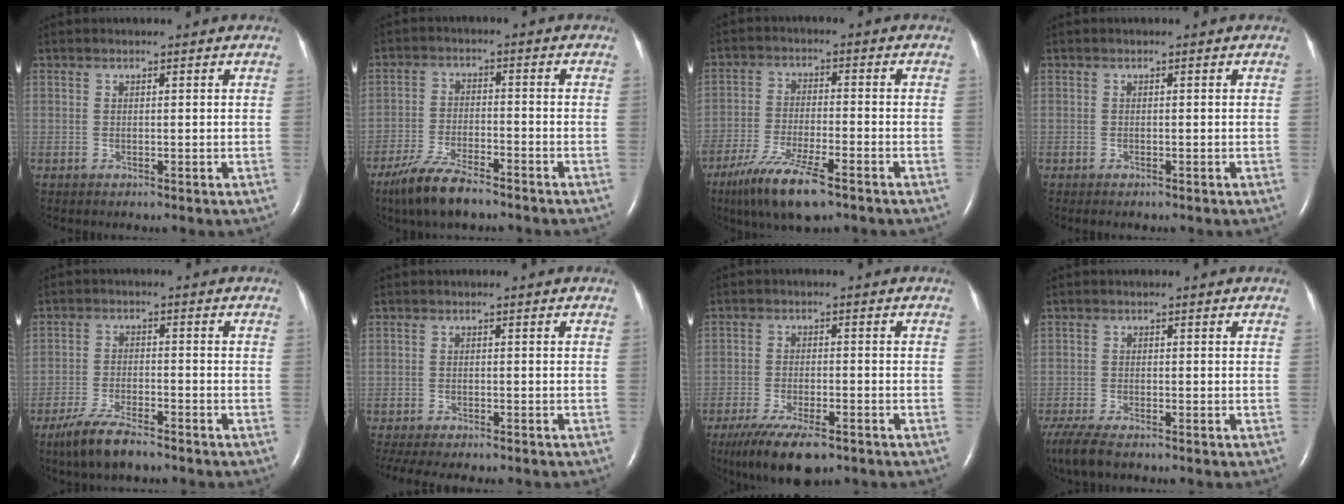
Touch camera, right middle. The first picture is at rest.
{"total": 8.2, "force": [-6.3, 1.6, 5.1], "torque": [-0.107, -0.019, -0.116]}
{"total": 10.1, "force": [-6.7, 1.7, 7.4], "torque": [-0.146, -0.024, -0.118]}
{"total": 0.5, "force": [-0.5, 0.1, 0.3], "torque": [-0.010, -0.003, -0.006]}
{"total": 6.8, "force": [-5.2, 1.2, 4.2], "torque": [-0.094, -0.016, -0.096]}
{"total": 11.7, "force": [-9.9, 2.9, 5.4], "torque": [-0.087, -0.011, -0.130]}
{"total": 9.9, "force": [-6.9, 2.9, 6.4], "torque": [-0.111, -0.017, -0.112]}
{"total": 7.3, "force": [-5.7, 1.8, 4.2], "torque": [-0.079, -0.018, -0.097]}